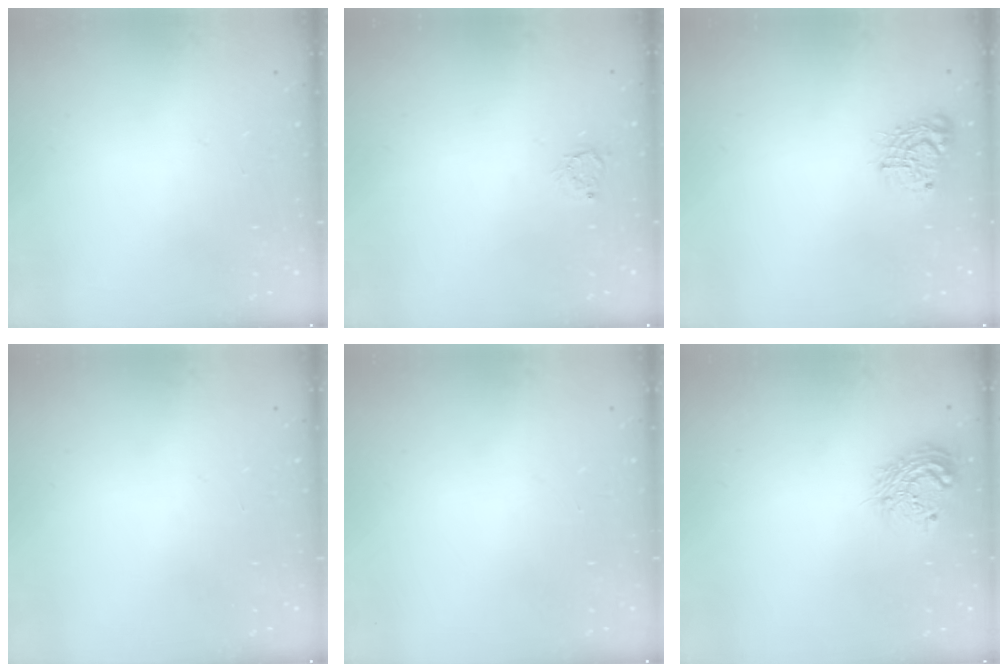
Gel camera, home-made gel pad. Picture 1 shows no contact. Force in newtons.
{"total": 3.4, "press": 3.4, "slide": 0.4}
{"total": 9.9, "press": 9.9, "slide": 0.8}
{"total": 0.0}
{"total": 0.0}
{"total": 13.0, "press": 13.0, "slide": 0.8}